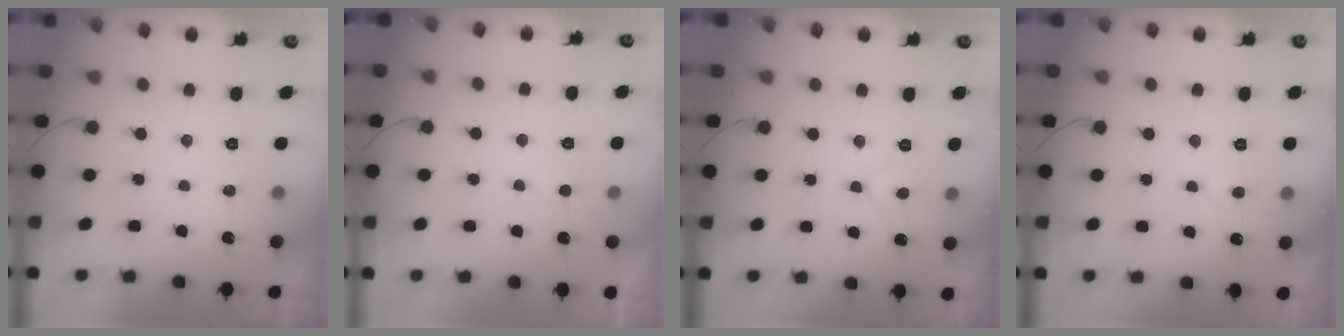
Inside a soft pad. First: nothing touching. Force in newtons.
{"total": 2.6, "press": 2.6, "slide": 0.2}
{"total": 4.7, "press": 4.7, "slide": 0.5}
{"total": 3.1, "press": 3.1, "slide": 0.2}